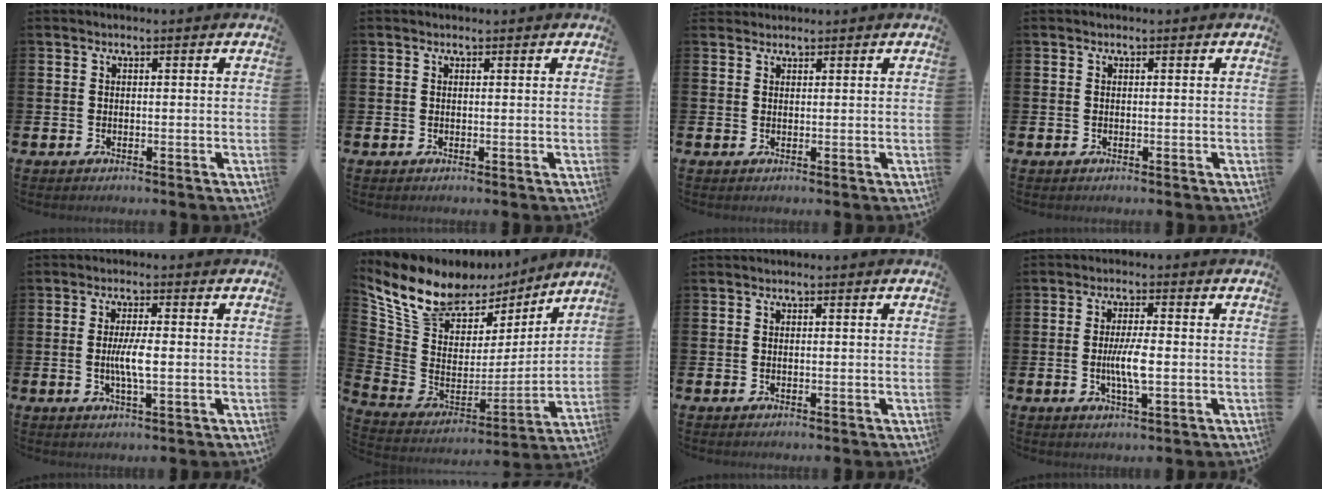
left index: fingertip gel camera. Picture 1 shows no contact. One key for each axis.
{"total": 0.0}
{"total": 1.3, "fx": 1.1, "fy": 0.5, "fz": -0.4, "tx": 0.015, "ty": -0.001, "tz": 0.020}
{"total": 0.0}
{"total": 3.9, "fx": -0.3, "fy": 0.9, "fz": 3.8, "tx": -0.061, "ty": -0.002, "tz": -0.009}
{"total": 11.2, "fx": 9.3, "fy": 5.4, "fz": 3.2, "tx": -0.130, "ty": -0.052, "tz": 0.167}
{"total": 0.0}
{"total": 4.5, "fx": -0.5, "fy": 1.1, "fz": 4.3, "tx": -0.068, "ty": 0.000, "tz": -0.013}